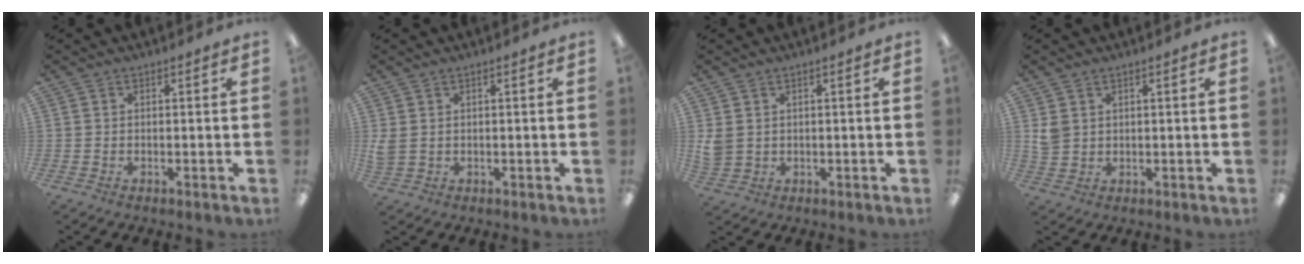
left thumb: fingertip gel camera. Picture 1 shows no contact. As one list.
[{"total": 2.6, "force": [0.8, 1.8, 1.7], "torque": [-0.035, 0.004, 0.016]}, {"total": 3.0, "force": [1.1, 2.4, 1.3], "torque": [-0.028, 0.002, 0.023]}, {"total": 2.9, "force": [1.5, 2.2, 1.2], "torque": [-0.027, 0.001, 0.028]}]